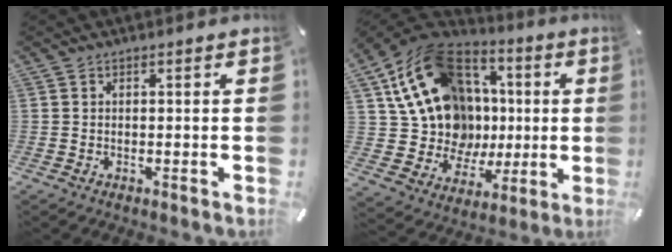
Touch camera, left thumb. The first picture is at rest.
{"total": 21.3, "force": [4.6, 18.0, 10.3], "torque": [-0.184, -0.038, 0.111]}